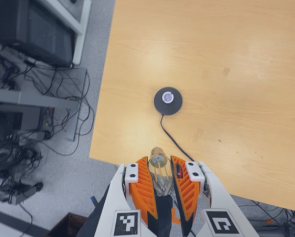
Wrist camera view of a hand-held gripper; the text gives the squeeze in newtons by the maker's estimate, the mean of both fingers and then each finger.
{"total": 20.8, "left": 24.6, "right": 16.9}